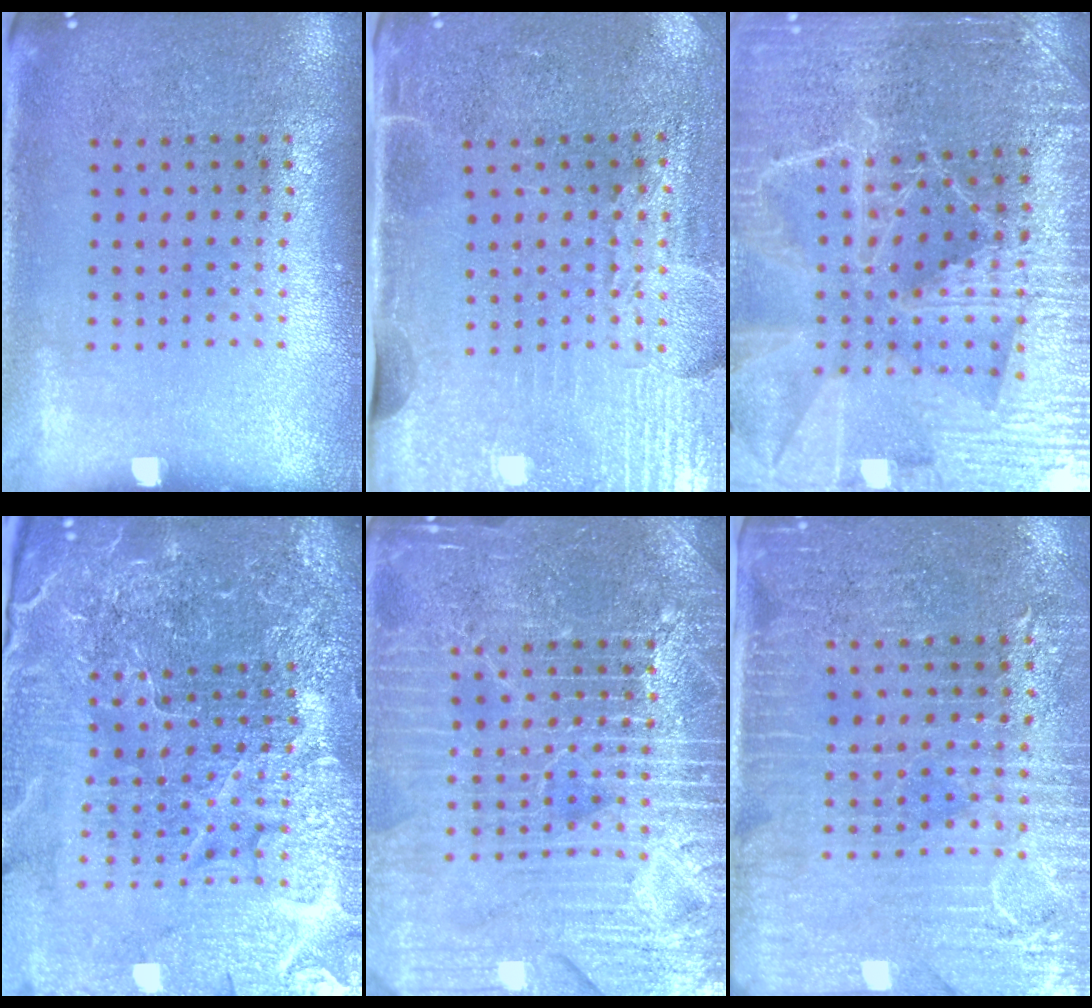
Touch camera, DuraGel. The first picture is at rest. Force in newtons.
{"total": 4.3, "press": 3.6, "slide": 2.3}
{"total": 4.6, "press": 4.4, "slide": 1.5}
{"total": 6.7, "press": 5.9, "slide": 3.1}
{"total": 7.2, "press": 7.1, "slide": 1.0}
{"total": 3.6, "press": 3.3, "slide": 1.6}